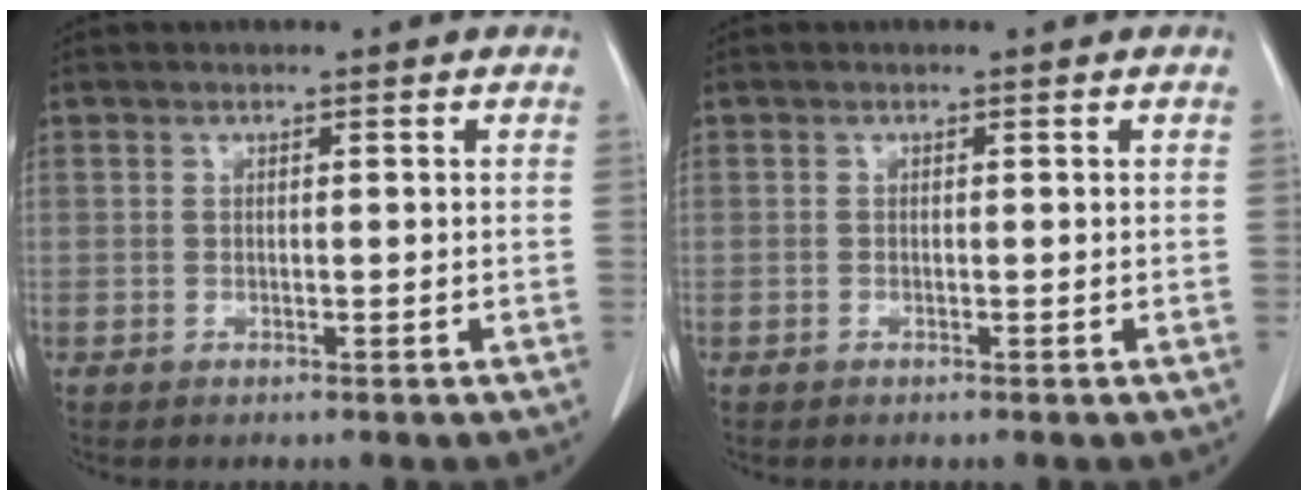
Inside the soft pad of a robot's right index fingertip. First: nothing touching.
{"total": 0.0}